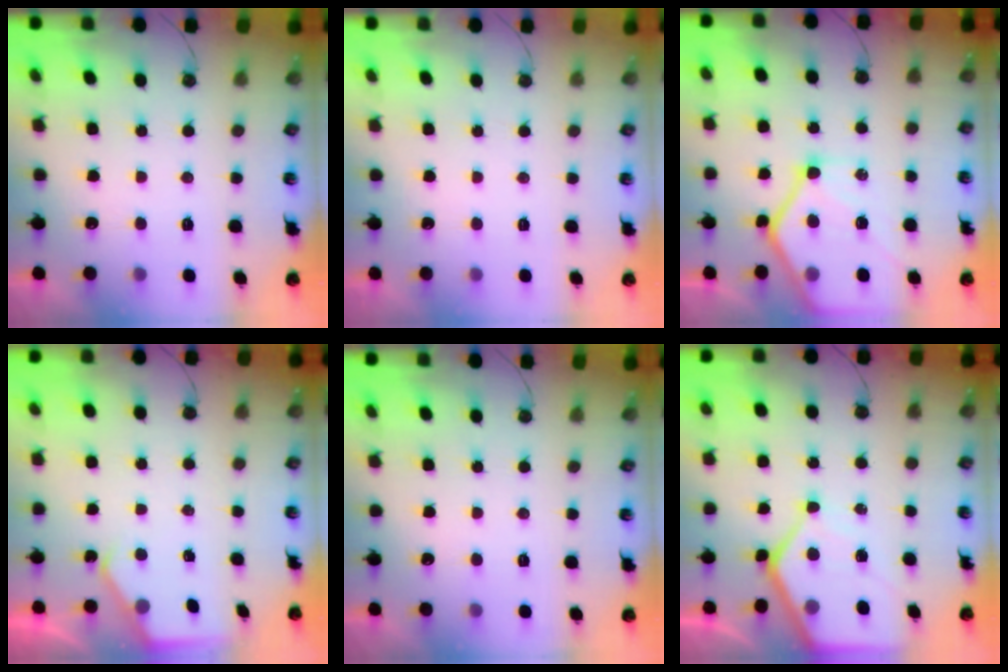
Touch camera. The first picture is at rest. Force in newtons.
{"total": 0.0}
{"total": 17.8, "press": 17.7, "slide": 1.7}
{"total": 2.4, "press": 2.4, "slide": 0.3}
{"total": 0.0}
{"total": 10.2, "press": 10.2, "slide": 0.9}